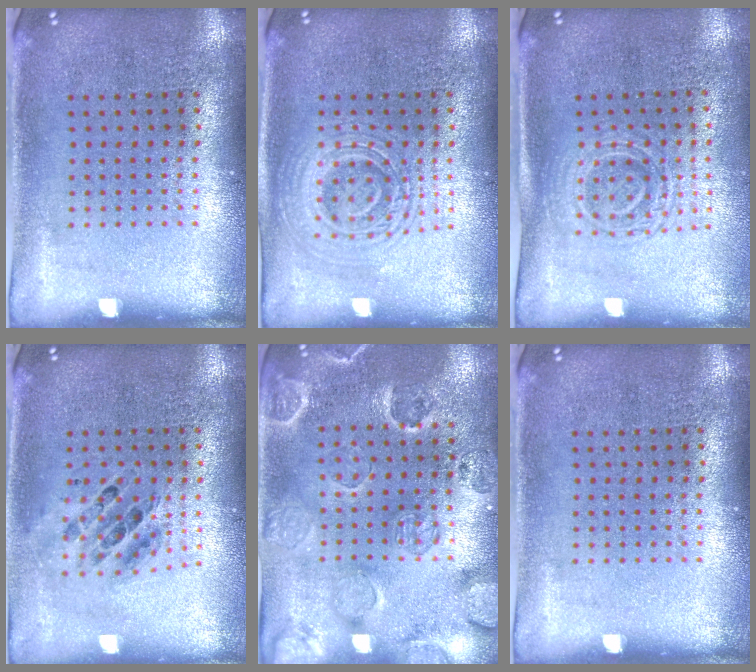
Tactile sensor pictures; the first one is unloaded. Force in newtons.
{"total": 2.8, "press": 2.7, "slide": 0.5}
{"total": 1.6, "press": 1.4, "slide": 0.7}
{"total": 0.7, "press": 0.6, "slide": 0.2}
{"total": 2.4, "press": 2.1, "slide": 1.1}
{"total": 0.0}